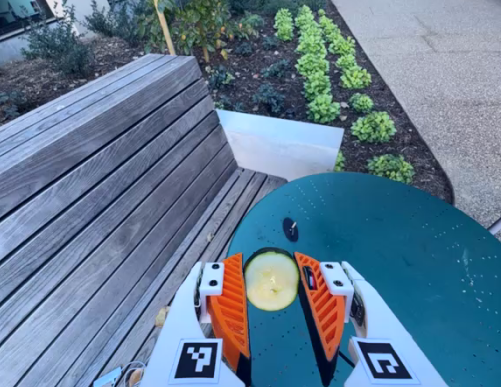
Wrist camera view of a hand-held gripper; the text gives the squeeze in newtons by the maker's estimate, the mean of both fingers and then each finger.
{"total": 11.7, "left": 12.0, "right": 11.4}